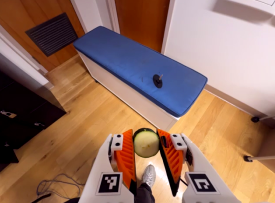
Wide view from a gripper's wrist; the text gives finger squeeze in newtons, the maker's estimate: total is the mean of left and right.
{"total": 7.5, "left": 7.1, "right": 7.8}